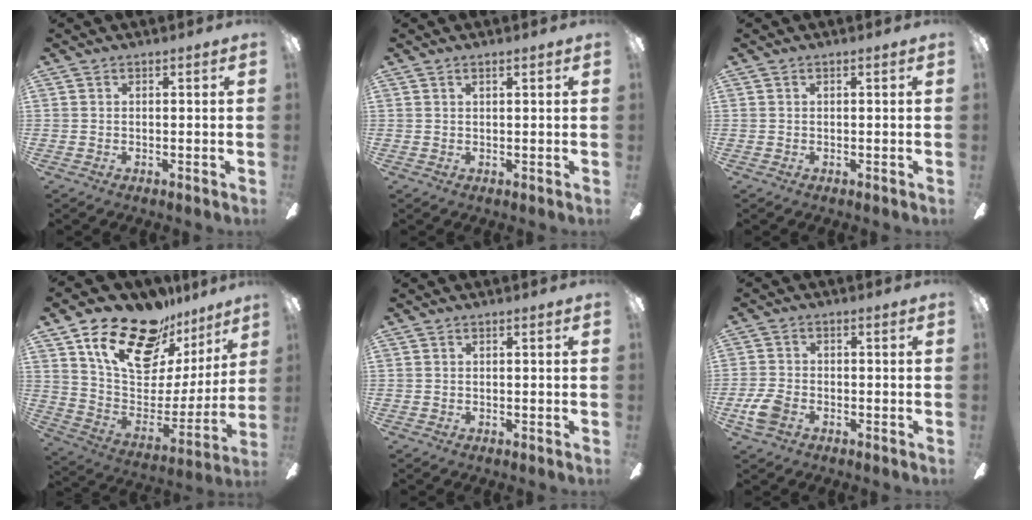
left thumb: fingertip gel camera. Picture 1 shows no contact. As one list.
[{"total": 1.2, "force": [0.8, 0.2, 0.9], "torque": [-0.019, 0.000, 0.013]}, {"total": 0.0}, {"total": 22.6, "force": [15.9, 11.1, 11.6], "torque": [-0.188, -0.101, 0.282]}, {"total": 0.0}, {"total": 5.7, "force": [-2.5, 3.5, 3.8], "torque": [-0.089, 0.006, -0.049]}]